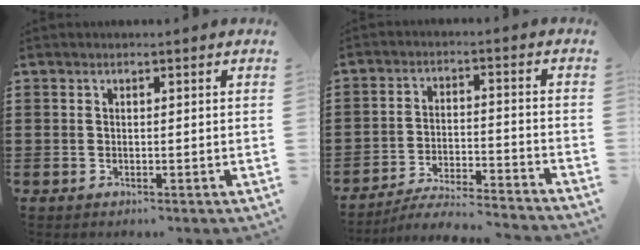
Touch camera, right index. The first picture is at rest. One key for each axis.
{"total": 5.6, "fx": -5.4, "fy": 0.0, "fz": 1.5, "tx": -0.032, "ty": -0.005, "tz": -0.107}